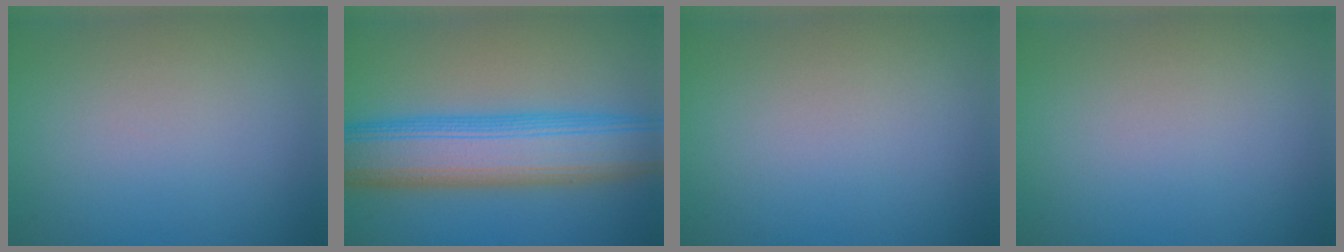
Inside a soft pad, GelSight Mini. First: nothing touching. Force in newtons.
{"total": 10.1, "press": 10.1, "slide": 0.1}
{"total": 0.0}
{"total": 0.0}